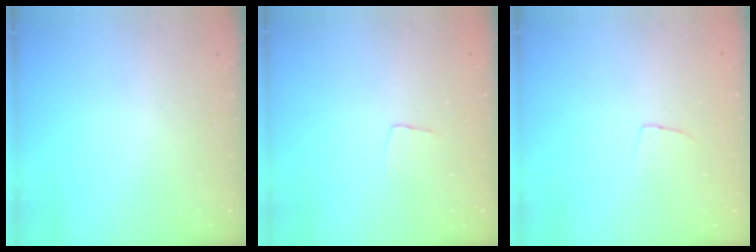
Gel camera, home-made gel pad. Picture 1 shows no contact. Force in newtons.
{"total": 3.2, "press": 3.2, "slide": 0.2}
{"total": 2.9, "press": 2.9, "slide": 0.1}